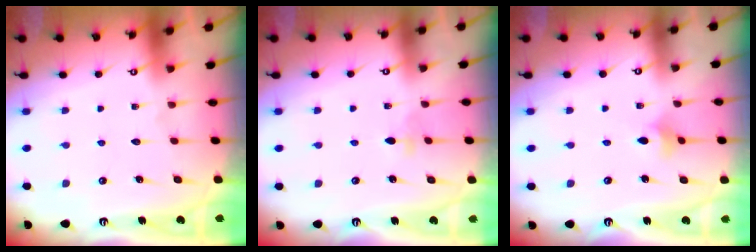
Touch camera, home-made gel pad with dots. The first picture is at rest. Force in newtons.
{"total": 3.0, "press": 2.9, "slide": 0.6}
{"total": 3.9, "press": 3.8, "slide": 0.8}